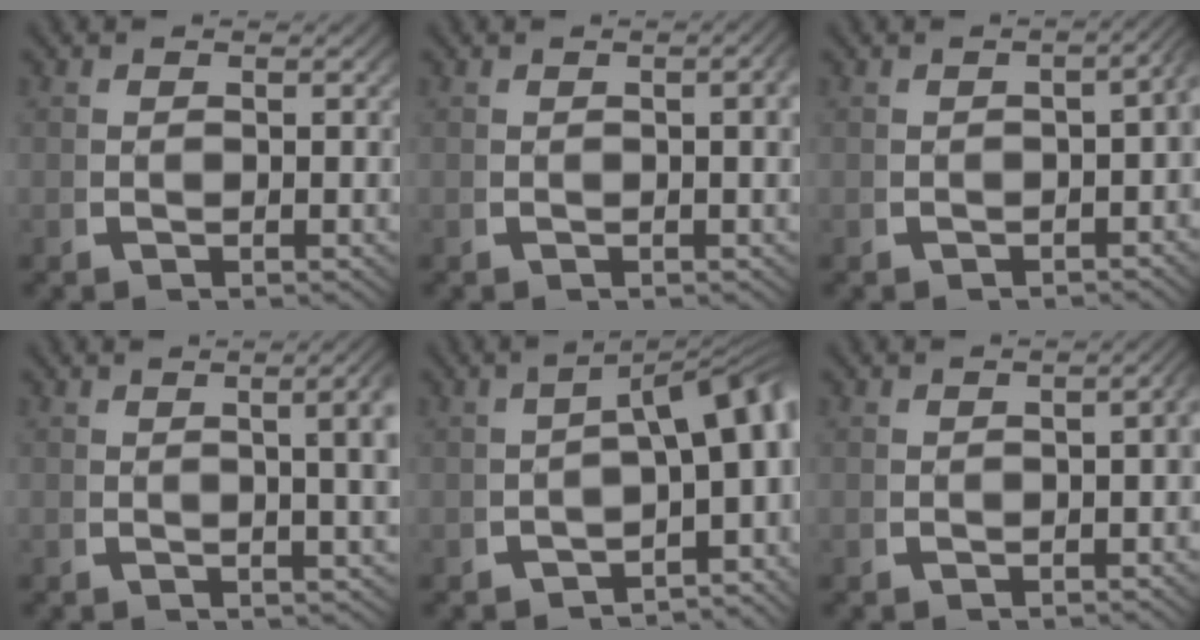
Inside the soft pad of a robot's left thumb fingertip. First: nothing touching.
{"total": 1.9, "force": [0.0, 0.7, 1.7], "torque": [-0.020, 0.001, 0.001]}
{"total": 4.4, "force": [-0.3, 2.5, 3.6], "torque": [-0.032, 0.018, -0.013]}
{"total": 6.6, "force": [1.7, 2.8, 5.7], "torque": [-0.047, 0.017, 0.013]}
{"total": 8.6, "force": [-1.5, 4.4, 7.2], "torque": [-0.082, -0.007, -0.021]}
{"total": 2.4, "force": [-0.5, 1.1, 2.1], "torque": [-0.023, 0.007, -0.007]}